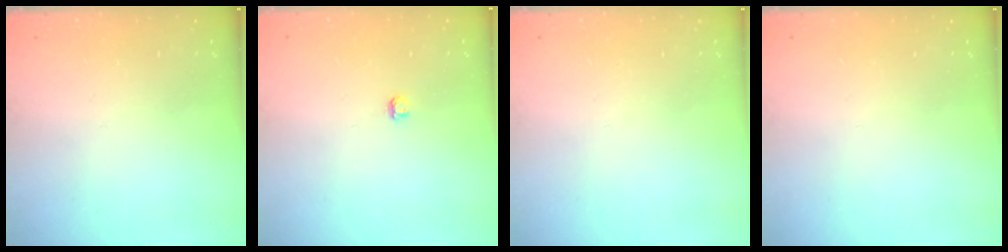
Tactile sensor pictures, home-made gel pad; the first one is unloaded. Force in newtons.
{"total": 2.8, "press": 2.8, "slide": 0.3}
{"total": 0.0}
{"total": 0.0}